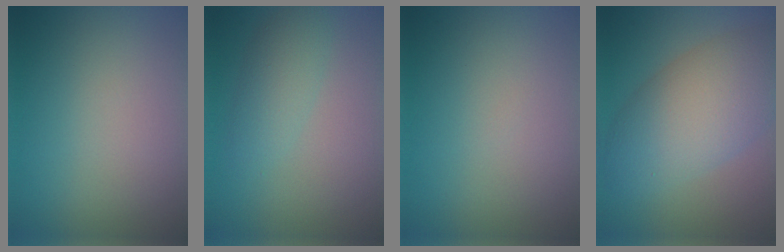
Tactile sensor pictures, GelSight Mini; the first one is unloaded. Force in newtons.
{"total": 2.4, "press": 2.4, "slide": 0.1}
{"total": 0.0}
{"total": 8.1, "press": 8.0, "slide": 0.4}